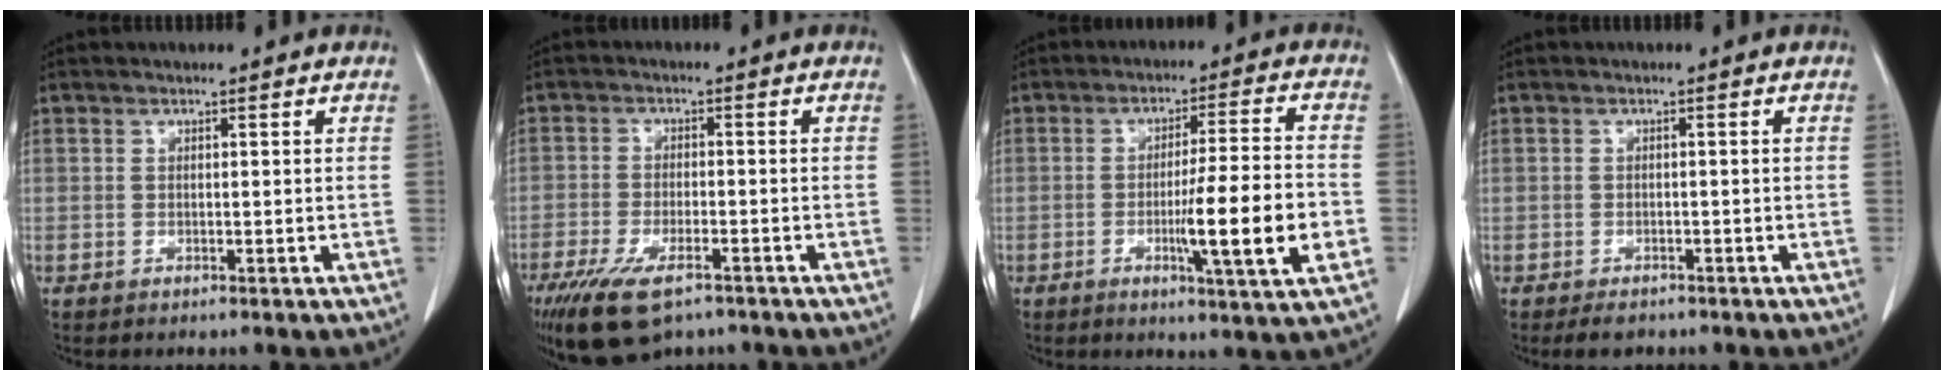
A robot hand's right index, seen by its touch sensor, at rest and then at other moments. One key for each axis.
{"total": 10.1, "fx": -6.8, "fy": 3.5, "fz": 6.6, "tx": -0.119, "ty": -0.018, "tz": -0.113}
{"total": 11.6, "fx": -3.0, "fy": -0.4, "fz": 11.2, "tx": -0.174, "ty": -0.013, "tz": -0.052}
{"total": 2.4, "fx": -1.8, "fy": 1.4, "fz": 0.8, "tx": -0.011, "ty": 0.000, "tz": -0.021}